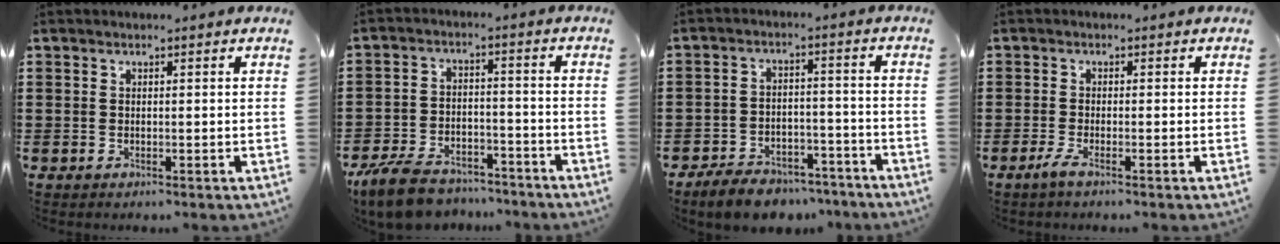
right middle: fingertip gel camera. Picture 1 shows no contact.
{"total": 7.7, "force": [-7.0, 2.2, 2.4], "torque": [-0.057, 0.015, -0.136]}
{"total": 6.5, "force": [-6.1, 1.7, 1.3], "torque": [-0.022, 0.018, -0.117]}
{"total": 1.7, "force": [-1.0, 0.2, 1.4], "torque": [-0.040, -0.010, -0.023]}